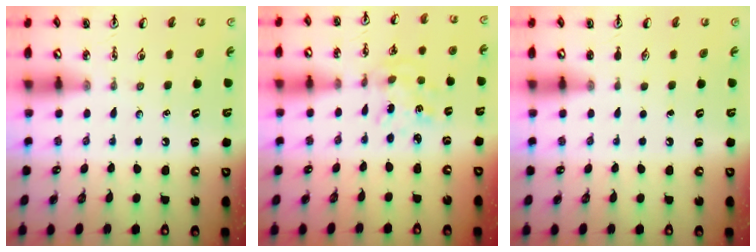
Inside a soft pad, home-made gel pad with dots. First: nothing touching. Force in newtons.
{"total": 2.1, "press": 2.1, "slide": 0.2}
{"total": 0.0}